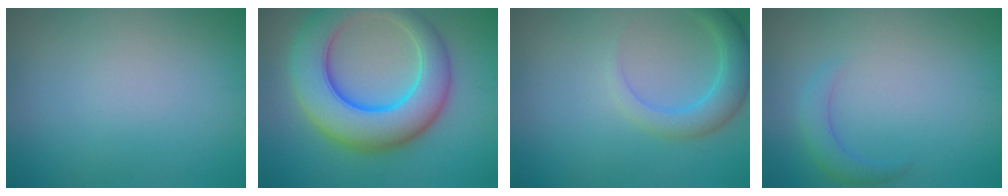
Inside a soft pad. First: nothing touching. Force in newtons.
{"total": 10.4, "press": 10.4, "slide": 0.4}
{"total": 3.4, "press": 3.4, "slide": 0.3}
{"total": 2.0, "press": 2.0, "slide": 0.2}